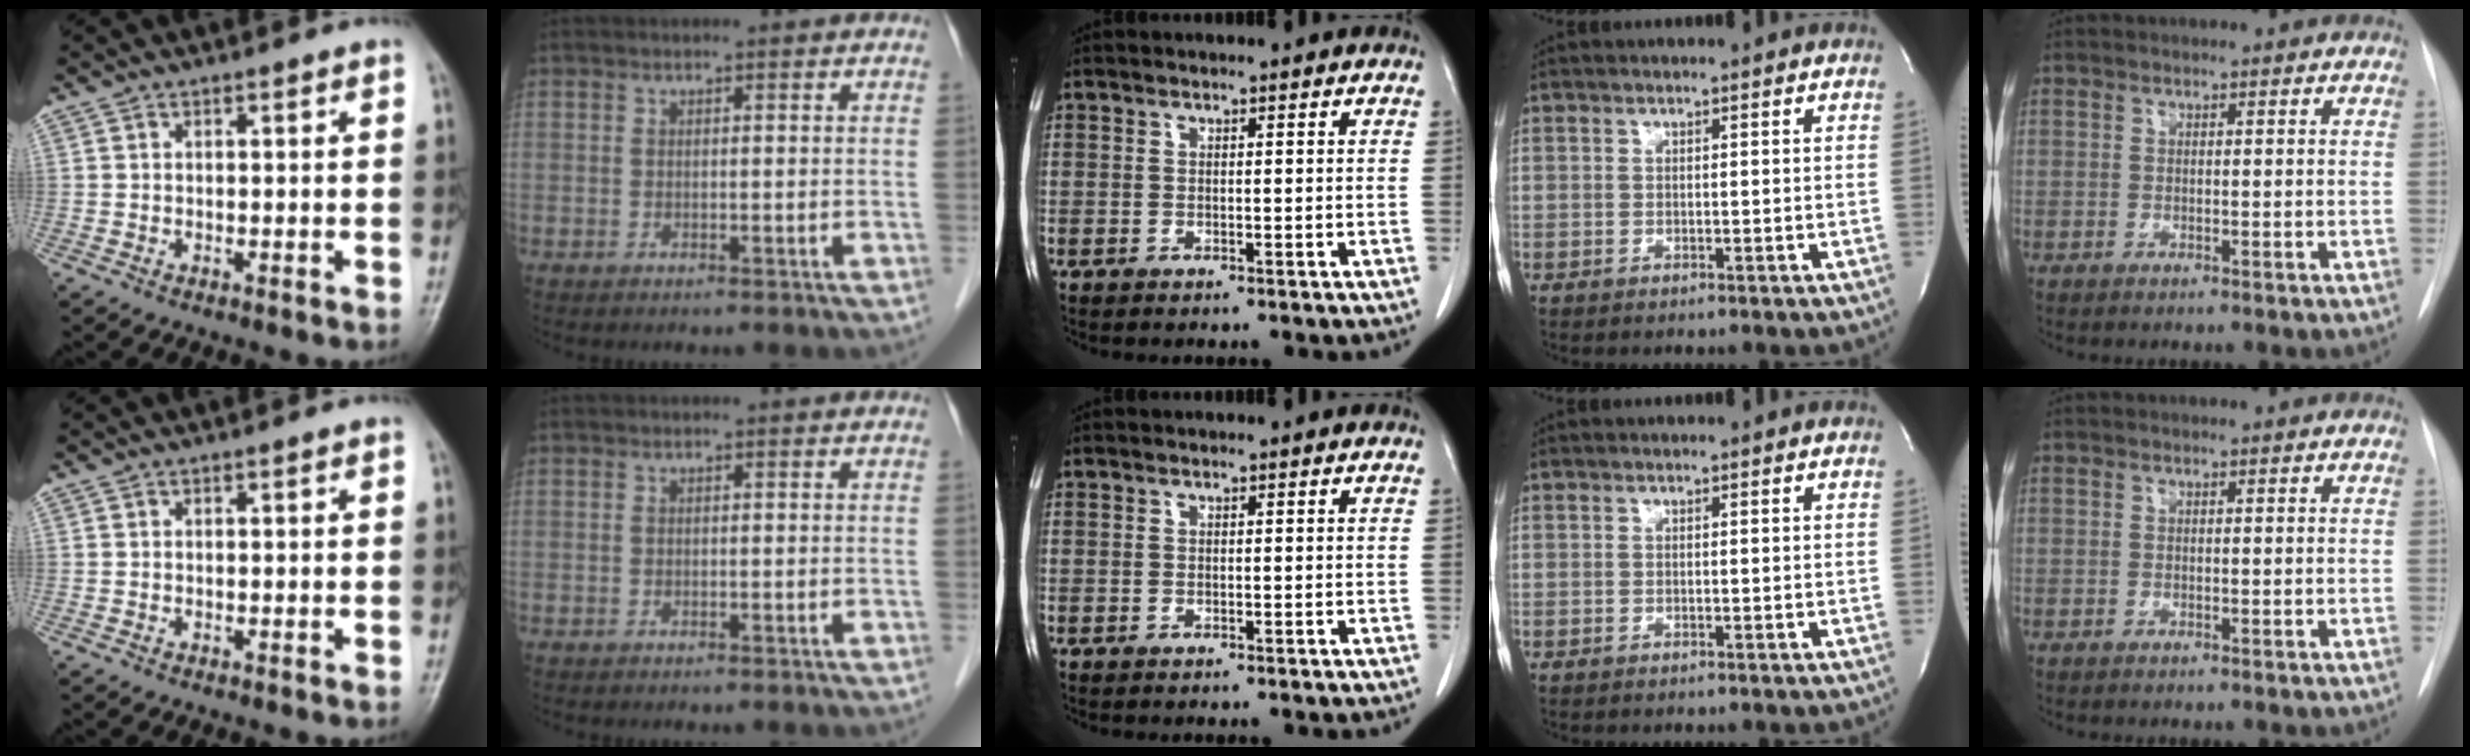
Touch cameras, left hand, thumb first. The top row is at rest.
{}